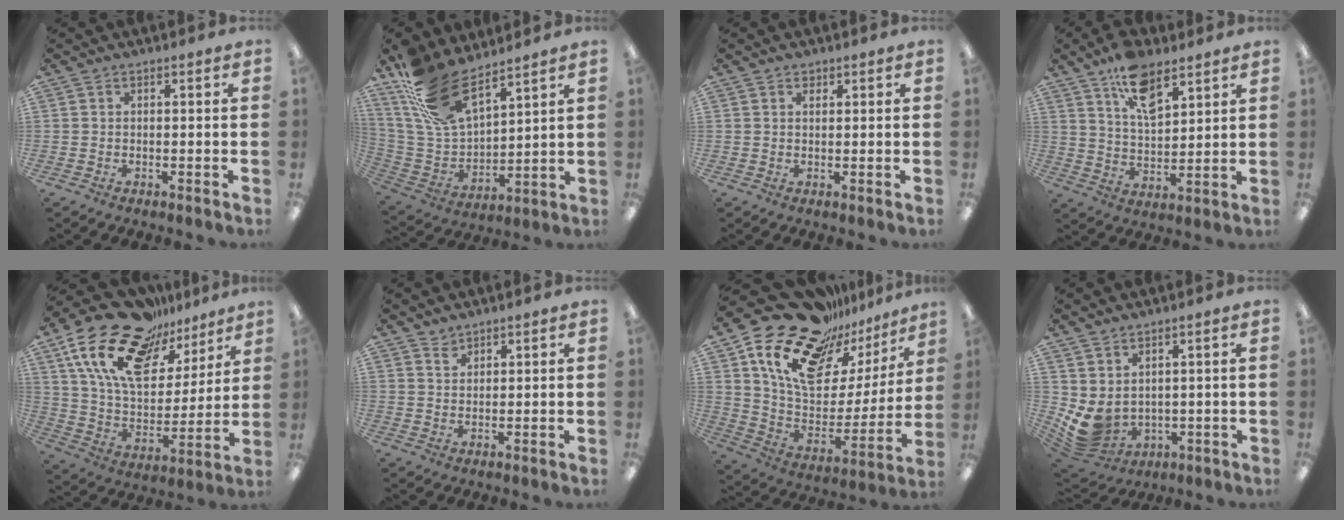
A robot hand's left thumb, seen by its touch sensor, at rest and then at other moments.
{"total": 19.2, "force": [13.2, 8.6, 10.9], "torque": [-0.249, -0.061, 0.247]}
{"total": 1.2, "force": [0.9, 0.7, 0.2], "torque": [0.004, -0.001, 0.015]}
{"total": 11.7, "force": [7.7, 5.6, 6.9], "torque": [-0.113, -0.034, 0.137]}
{"total": 22.0, "force": [14.9, 10.5, 12.3], "torque": [-0.246, -0.093, 0.263]}
{"total": 2.0, "force": [1.9, 0.7, 0.1], "torque": [0.003, -0.008, 0.037]}
{"total": 22.3, "force": [15.6, 11.8, 10.8], "torque": [-0.182, -0.106, 0.275]}
{"total": 6.4, "force": [1.3, 4.7, 4.2], "torque": [-0.118, -0.026, 0.028]}